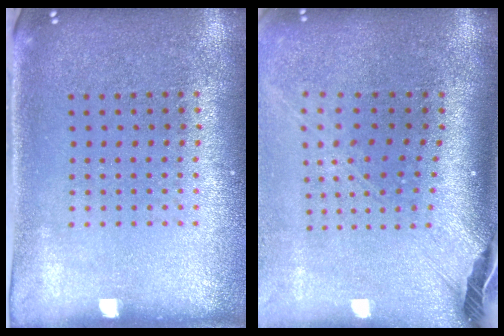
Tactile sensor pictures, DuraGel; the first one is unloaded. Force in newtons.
{"total": 2.7, "press": 2.0, "slide": 1.9}